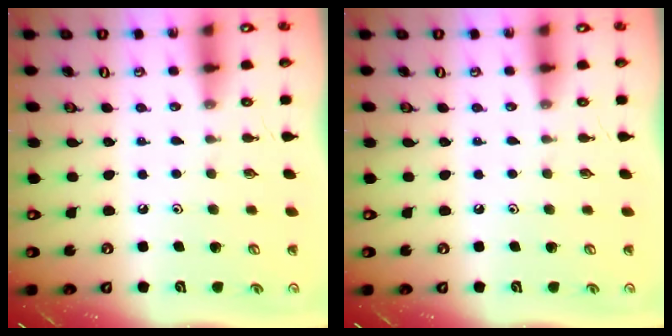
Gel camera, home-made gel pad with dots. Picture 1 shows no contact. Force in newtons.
{"total": 0.0}